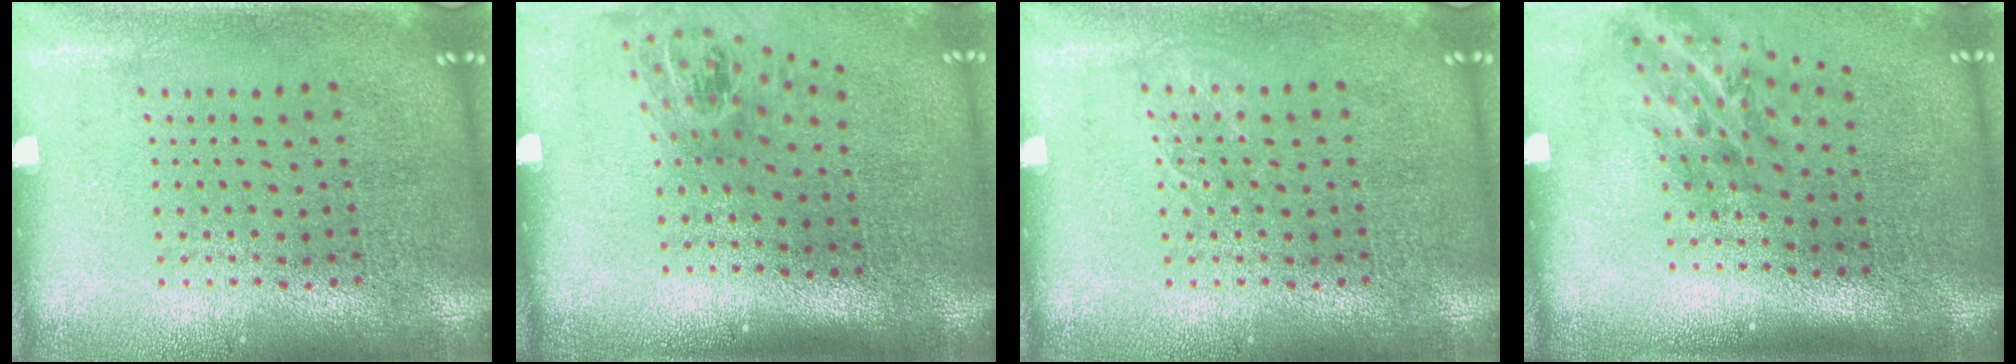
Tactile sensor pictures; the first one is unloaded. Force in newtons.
{"total": 1.7, "press": 1.2, "slide": 1.2}
{"total": 0.9, "press": 0.8, "slide": 0.2}
{"total": 2.1, "press": 1.3, "slide": 1.7}